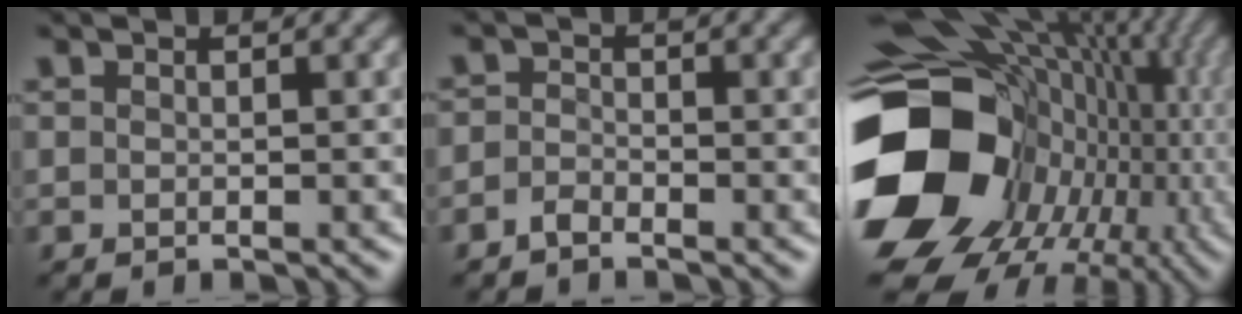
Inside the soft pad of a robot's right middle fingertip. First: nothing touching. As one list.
[{"total": 1.3, "force": [-1.1, 0.6, 0.2], "torque": [-0.004, 0.006, -0.025]}, {"total": 20.3, "force": [-2.6, 16.7, 11.2], "torque": [-0.253, -0.014, -0.022]}]